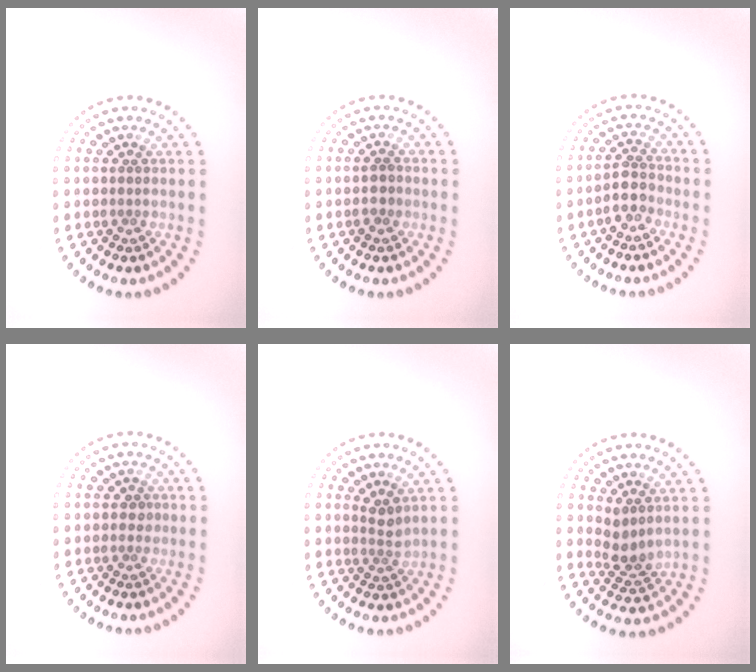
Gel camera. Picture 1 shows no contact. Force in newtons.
{"total": 1.3, "press": 1.2, "slide": 0.4}
{"total": 2.4, "press": 2.1, "slide": 1.2}
{"total": 1.0, "press": 0.9, "slide": 0.4}
{"total": 1.5, "press": 1.0, "slide": 1.1}
{"total": 2.5, "press": 2.0, "slide": 1.4}